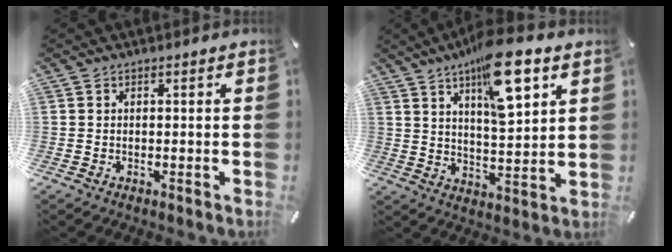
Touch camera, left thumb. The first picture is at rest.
{"total": 15.8, "force": [9.3, 5.6, 11.5], "torque": [-0.173, -0.043, 0.152]}